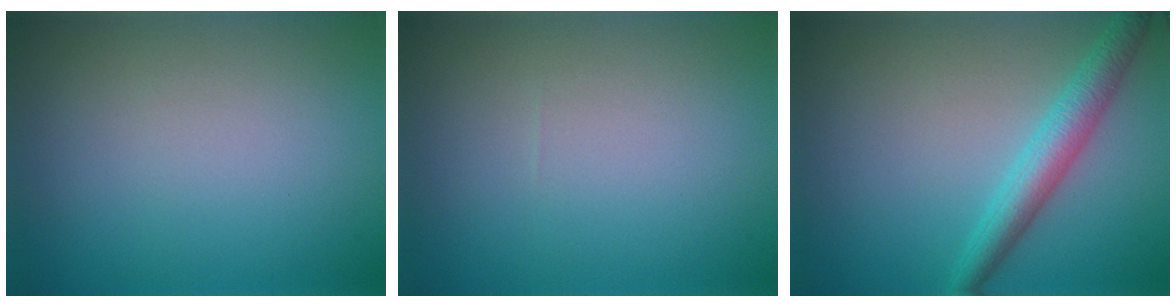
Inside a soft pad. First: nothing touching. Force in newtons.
{"total": 0.0}
{"total": 3.7, "press": 3.7, "slide": 0.2}